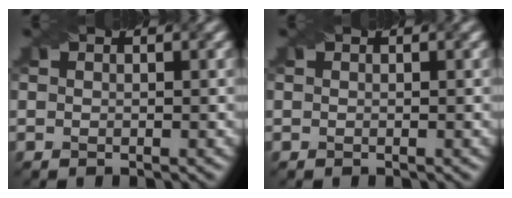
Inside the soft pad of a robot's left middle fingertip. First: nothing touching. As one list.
[{"total": 0.0}]